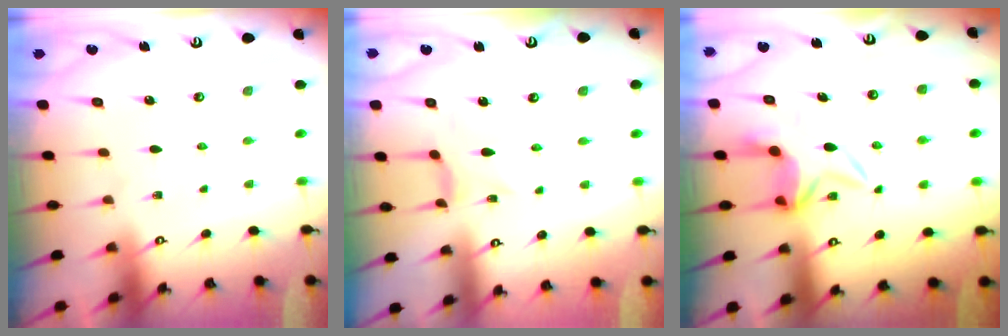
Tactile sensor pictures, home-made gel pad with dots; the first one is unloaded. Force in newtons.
{"total": 2.4, "press": 2.4, "slide": 0.6}
{"total": 5.2, "press": 5.1, "slide": 1.0}